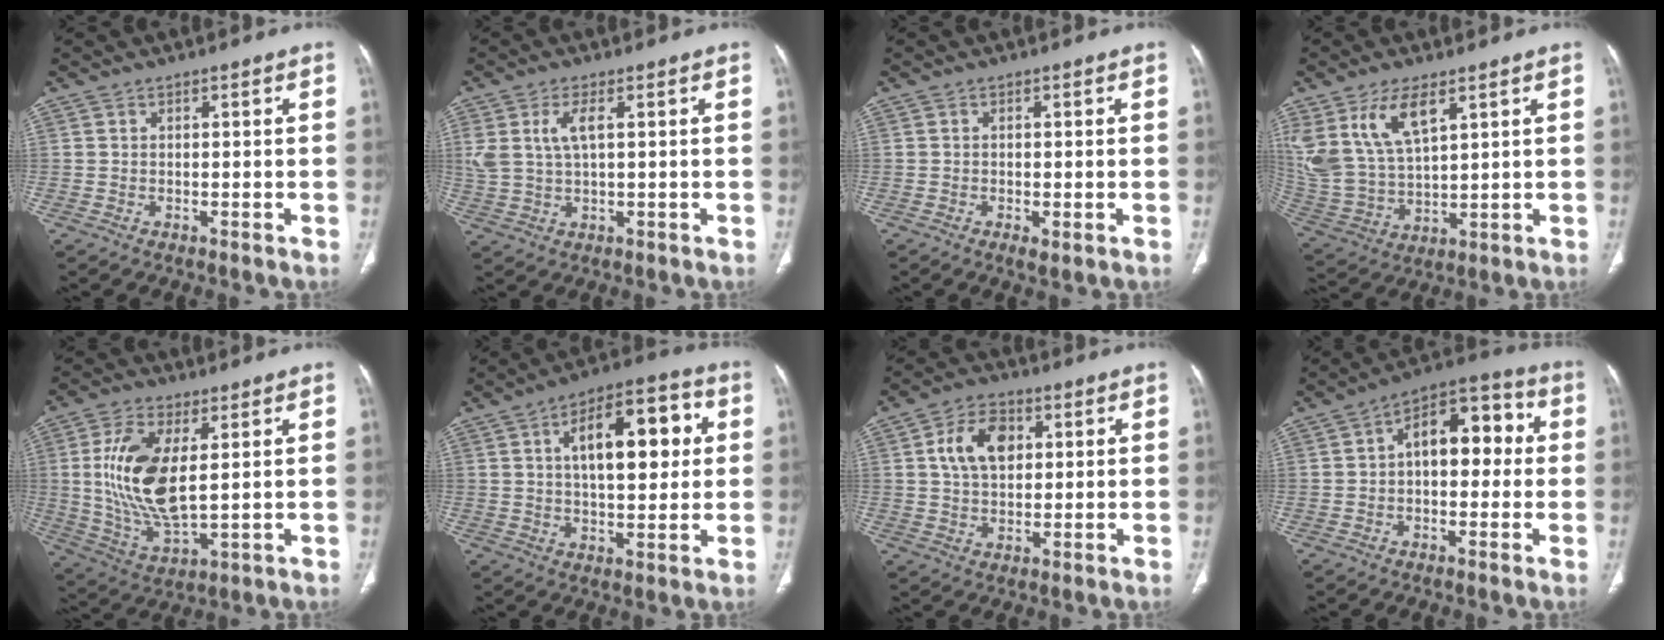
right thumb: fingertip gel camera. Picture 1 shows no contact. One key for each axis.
{"total": 5.8, "fx": 1.8, "fy": 2.4, "fz": 5.0, "tx": -0.118, "ty": 0.003, "tz": 0.043}
{"total": 2.0, "fx": -0.6, "fy": 0.8, "fz": 1.7, "tx": -0.033, "ty": -0.005, "tz": -0.009}
{"total": 14.3, "fx": 7.3, "fy": 6.7, "fz": 10.3, "tx": -0.208, "ty": -0.024, "tz": 0.160}
{"total": 15.4, "fx": 2.7, "fy": 7.0, "fz": 13.5, "tx": -0.272, "ty": -0.020, "tz": 0.061}
{"total": 16.4, "fx": 3.9, "fy": 7.6, "fz": 14.0, "tx": -0.180, "ty": 0.014, "tz": 0.057}
{"total": 9.2, "fx": 2.4, "fy": 6.1, "fz": 6.5, "tx": -0.100, "ty": 0.002, "tz": 0.041}
{"total": 12.6, "fx": 1.2, "fy": 7.3, "fz": 10.3, "tx": -0.115, "ty": 0.040, "tz": 0.006}